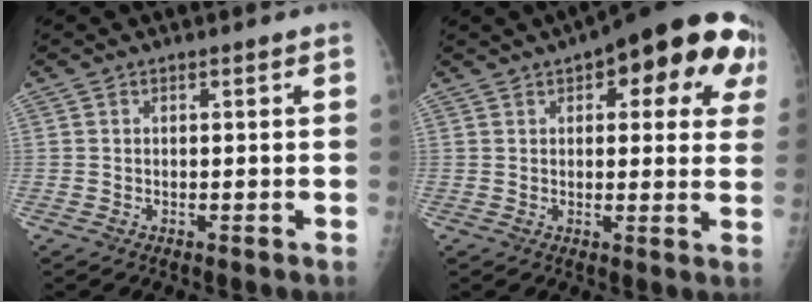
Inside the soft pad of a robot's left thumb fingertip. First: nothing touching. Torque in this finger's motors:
{"motor_torque": [0.22, 0.61, 0.12, -0.25, 0.19]}